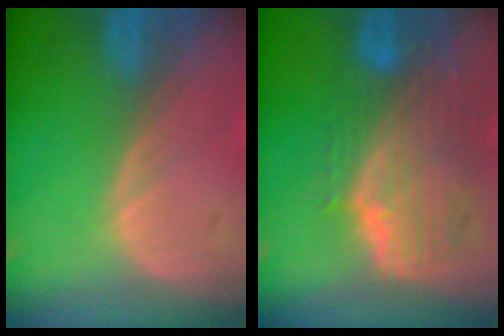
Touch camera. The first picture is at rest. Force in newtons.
{"total": 9.9, "press": 8.8, "slide": 4.5}